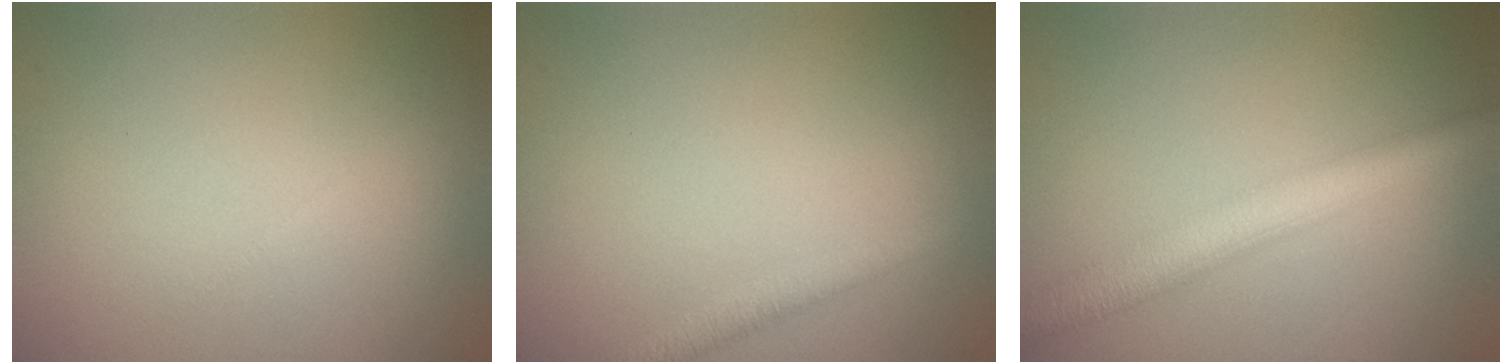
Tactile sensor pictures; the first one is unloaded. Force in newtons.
{"total": 1.6, "press": 1.6, "slide": 0.0}
{"total": 4.8, "press": 4.8, "slide": 0.0}